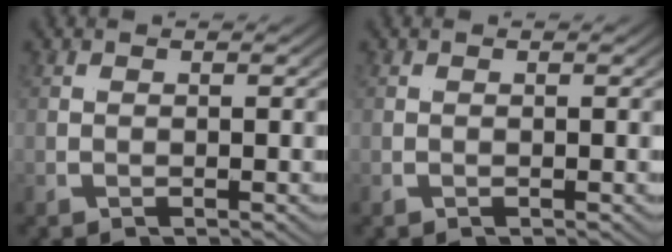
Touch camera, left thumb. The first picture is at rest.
{"total": 0.0}